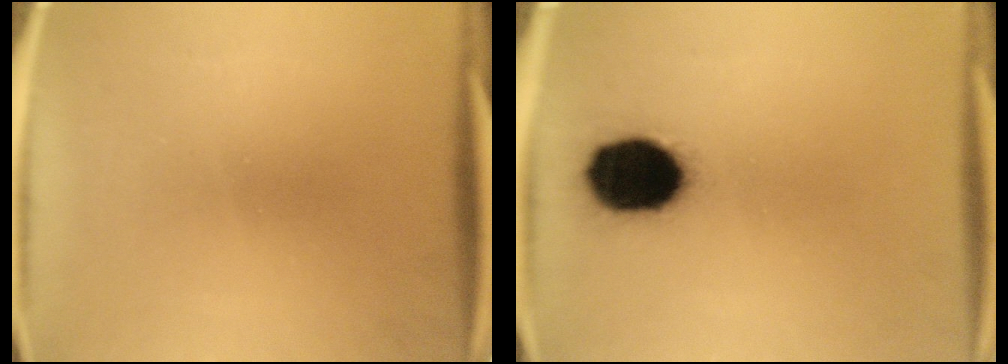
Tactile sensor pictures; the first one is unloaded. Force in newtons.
{"total": 16.0}